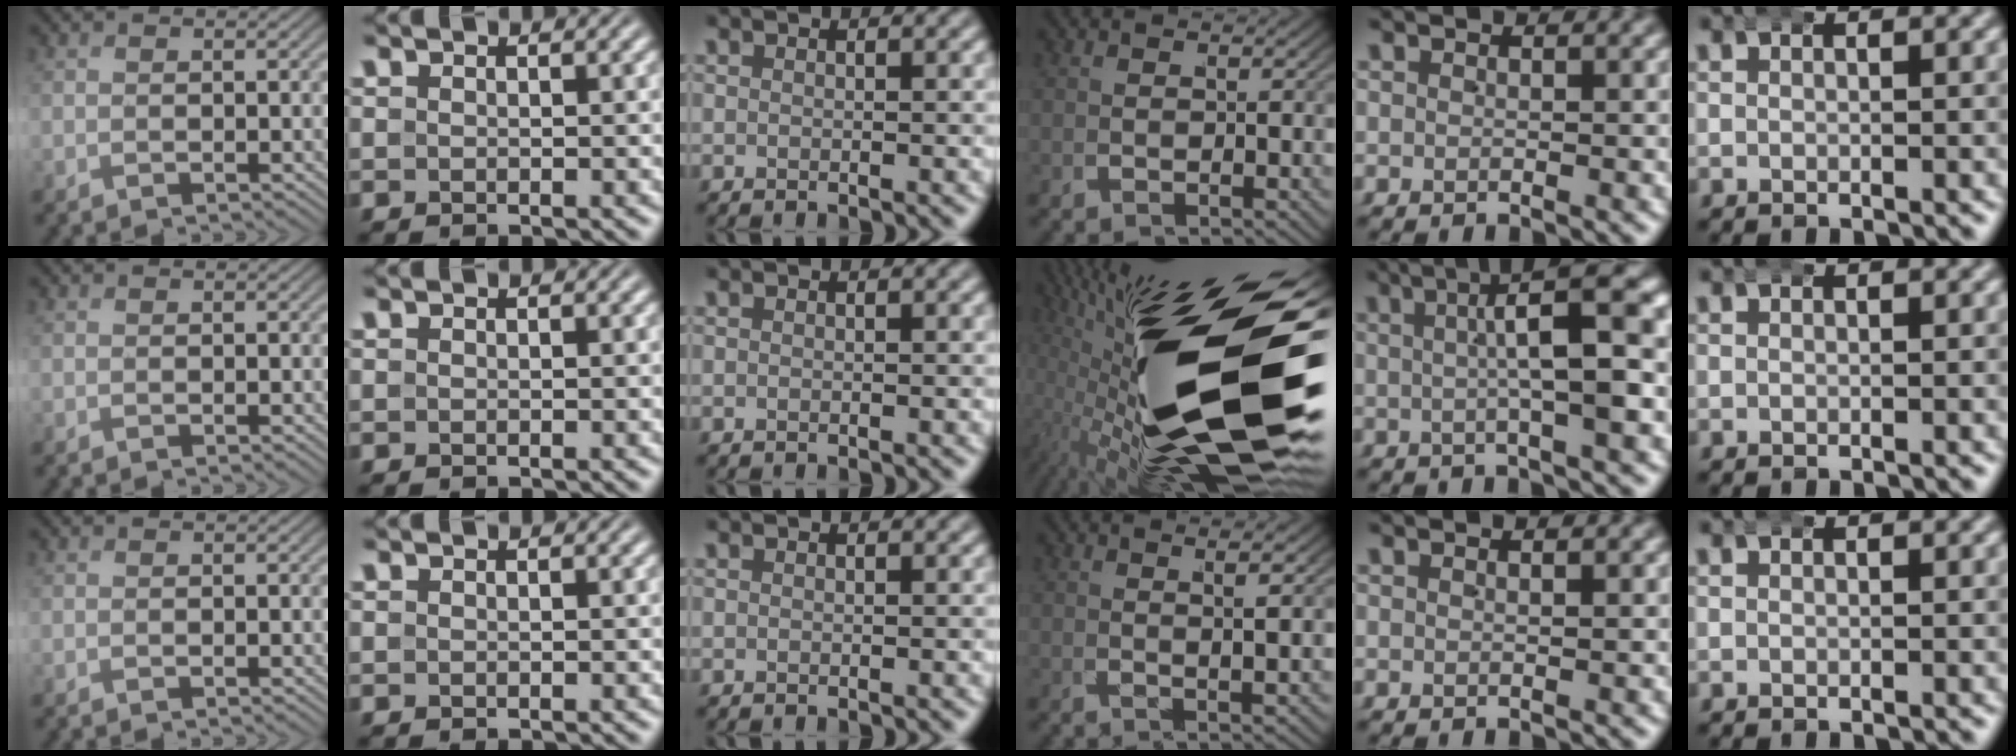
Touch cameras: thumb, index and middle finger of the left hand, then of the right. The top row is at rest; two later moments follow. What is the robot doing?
{"motion": "wrap", "object": "arm wrap"}